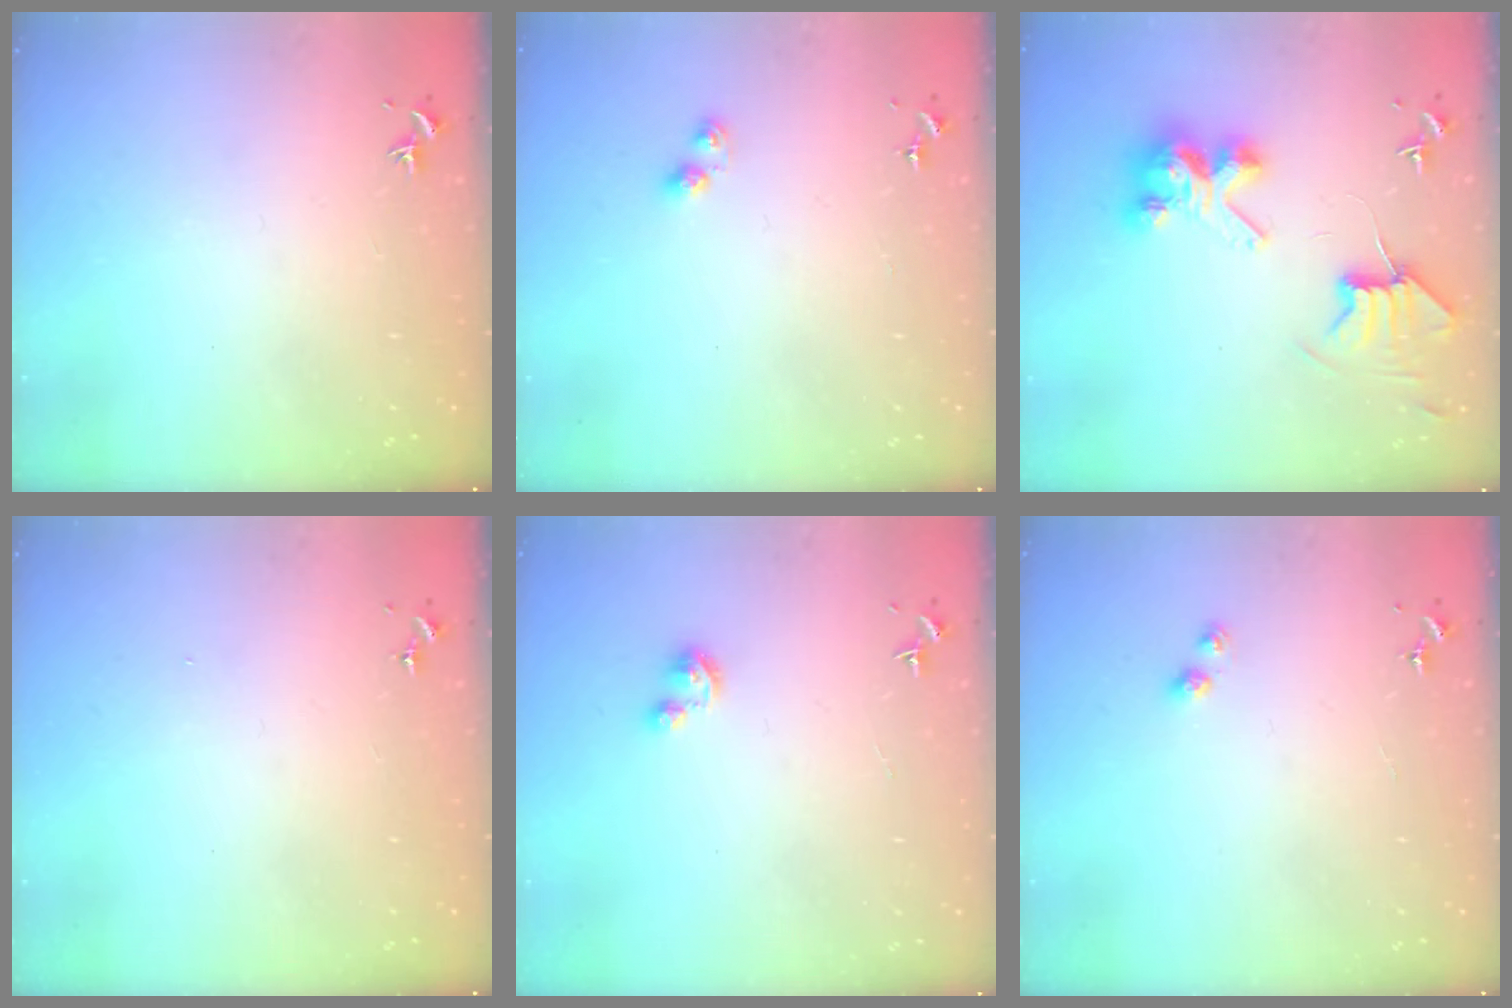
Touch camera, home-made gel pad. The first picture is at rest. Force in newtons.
{"total": 4.2, "press": 4.2, "slide": 0.5}
{"total": 9.5, "press": 9.5, "slide": 0.6}
{"total": 0.0}
{"total": 3.0, "press": 2.9, "slide": 0.3}
{"total": 2.8, "press": 2.8, "slide": 0.4}